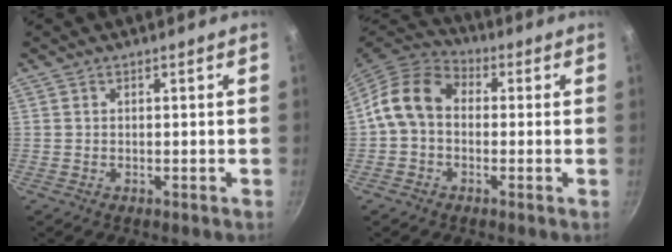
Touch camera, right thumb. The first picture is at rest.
{"total": 10.1, "force": [0.0, 7.7, 6.5], "torque": [-0.099, 0.032, -0.024]}